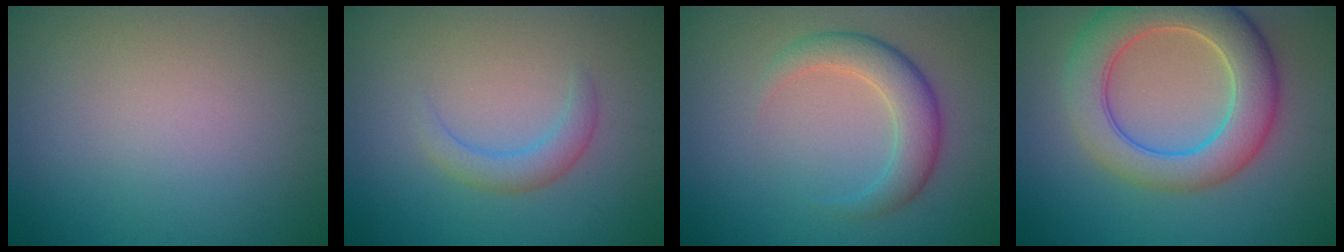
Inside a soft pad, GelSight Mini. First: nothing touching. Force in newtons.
{"total": 2.1, "press": 2.1, "slide": 0.2}
{"total": 3.1, "press": 3.1, "slide": 0.2}
{"total": 8.0, "press": 7.9, "slide": 0.6}